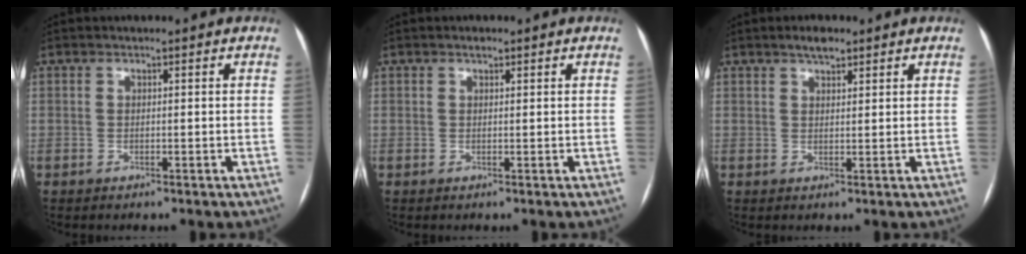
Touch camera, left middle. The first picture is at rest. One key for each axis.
{"total": 0.6, "fx": 0.5, "fy": 0.3, "fz": 0.3, "tx": -0.009, "ty": 0.001, "tz": 0.008}
{"total": 2.5, "fx": 1.9, "fy": 0.8, "fz": 1.4, "tx": -0.025, "ty": 0.006, "tz": 0.031}